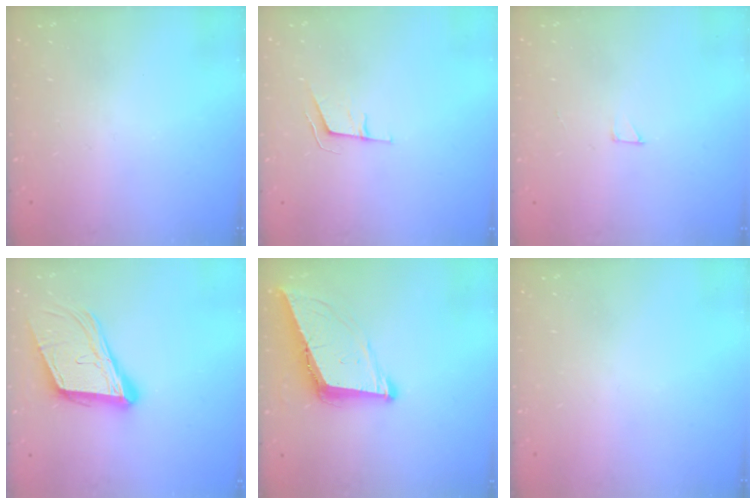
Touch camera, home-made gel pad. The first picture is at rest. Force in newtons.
{"total": 6.1, "press": 5.5, "slide": 2.7}
{"total": 2.0, "press": 2.0, "slide": 0.0}
{"total": 16.0, "press": 15.6, "slide": 3.7}
{"total": 10.3, "press": 9.6, "slide": 3.6}
{"total": 0.0}